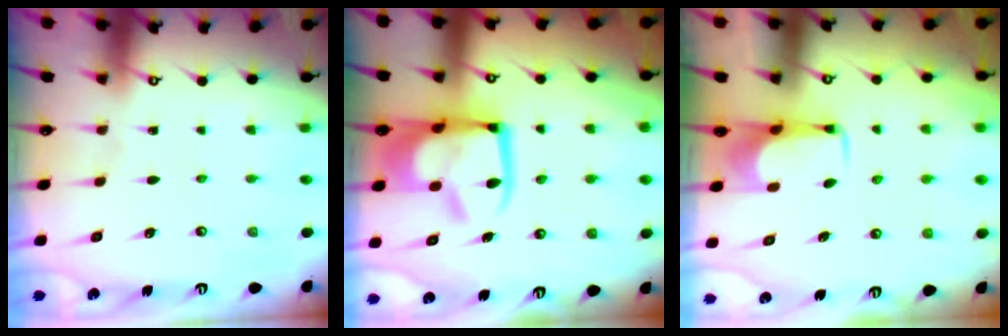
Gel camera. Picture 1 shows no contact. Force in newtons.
{"total": 15.1, "press": 15.0, "slide": 1.9}
{"total": 1.6, "press": 1.5, "slide": 0.4}